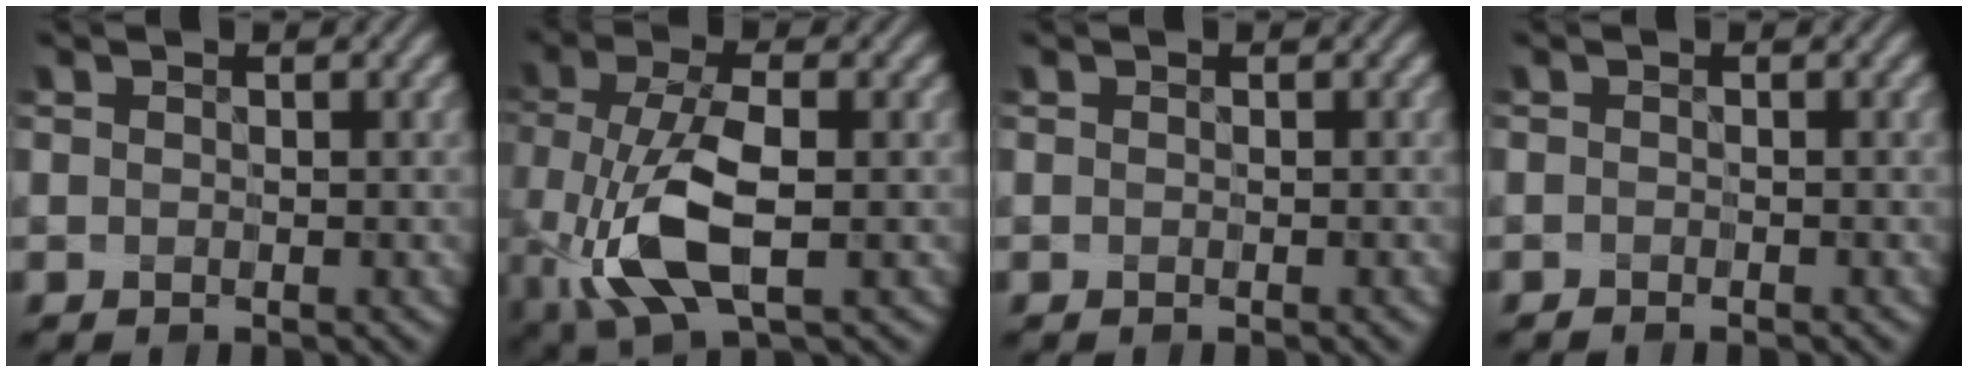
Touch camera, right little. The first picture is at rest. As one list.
[{"total": 8.2, "force": [-1.9, 3.4, 7.3], "torque": [-0.152, 0.007, -0.034]}, {"total": 0.7, "force": [-0.3, 0.2, 0.6], "torque": [-0.002, -0.001, -0.002]}, {"total": 0.8, "force": [-0.7, -0.3, -0.3], "torque": [0.002, 0.001, -0.008]}]